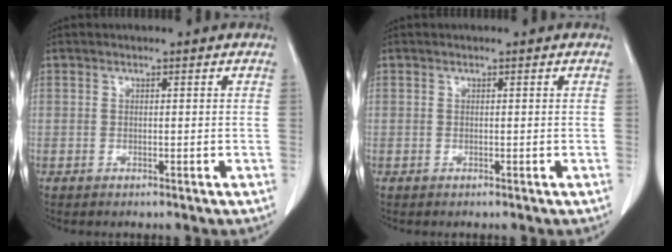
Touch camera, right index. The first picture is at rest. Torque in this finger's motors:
{"motor_torque": [-0.01, 0.00, 0.00, 0.00]}